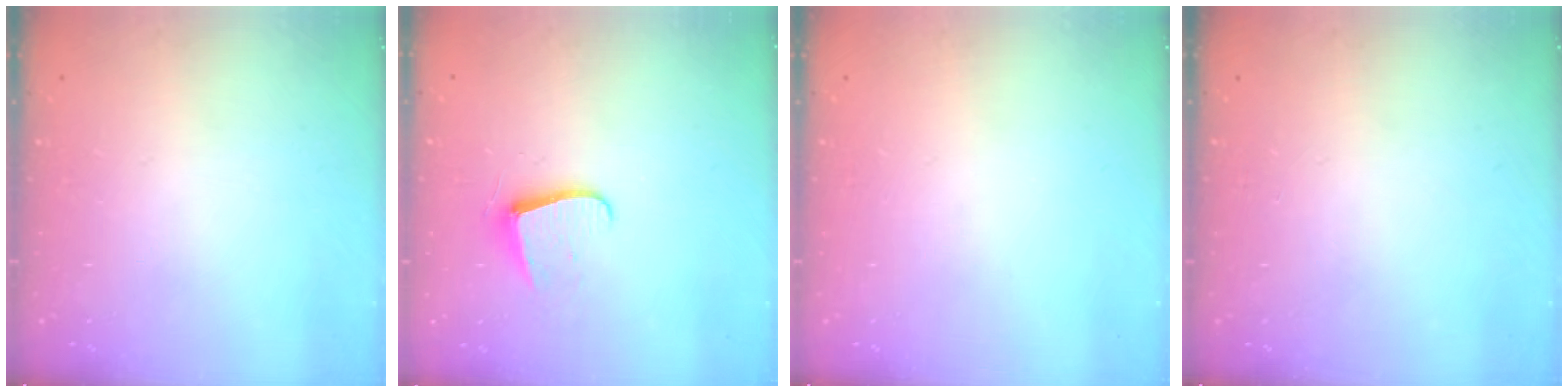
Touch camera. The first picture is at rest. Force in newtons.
{"total": 7.2, "press": 7.2, "slide": 0.5}
{"total": 0.0}
{"total": 0.0}